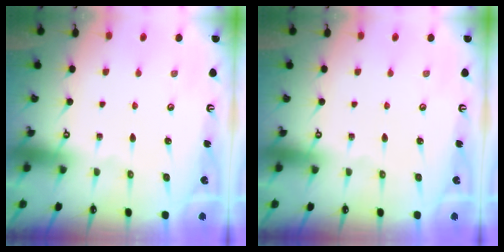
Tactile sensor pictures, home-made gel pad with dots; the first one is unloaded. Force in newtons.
{"total": 0.0}